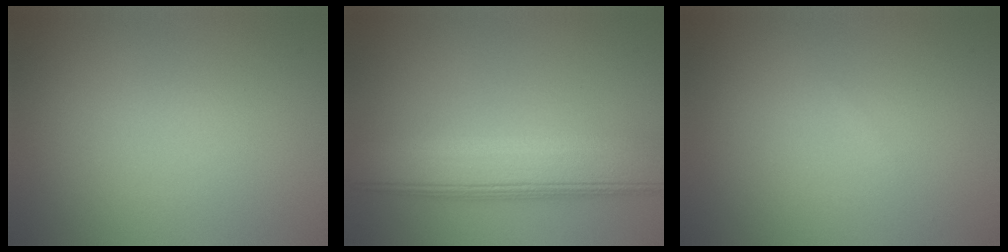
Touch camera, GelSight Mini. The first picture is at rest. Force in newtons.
{"total": 8.0, "press": 7.9, "slide": 0.5}
{"total": 0.0}